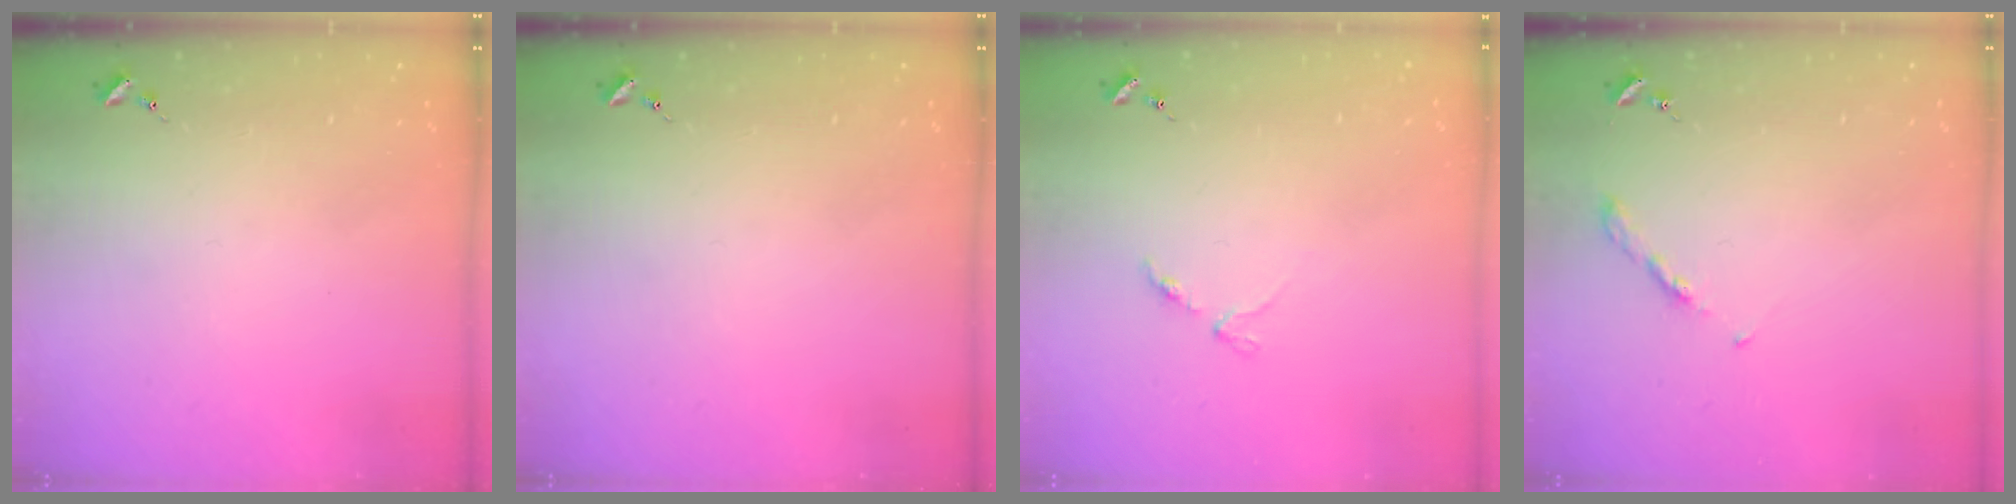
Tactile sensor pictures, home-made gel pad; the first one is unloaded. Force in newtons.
{"total": 0.0}
{"total": 3.4, "press": 3.4, "slide": 0.5}
{"total": 3.5, "press": 3.5, "slide": 0.4}